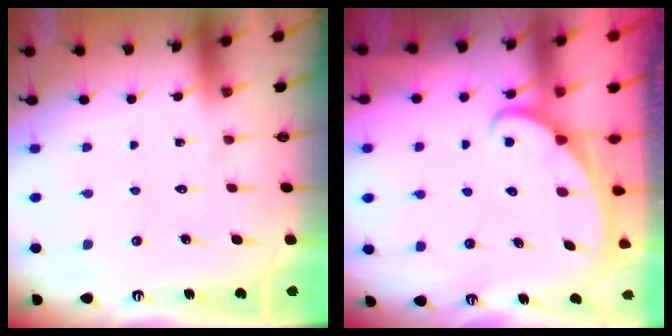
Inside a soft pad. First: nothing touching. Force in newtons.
{"total": 2.5, "press": 2.5, "slide": 0.3}